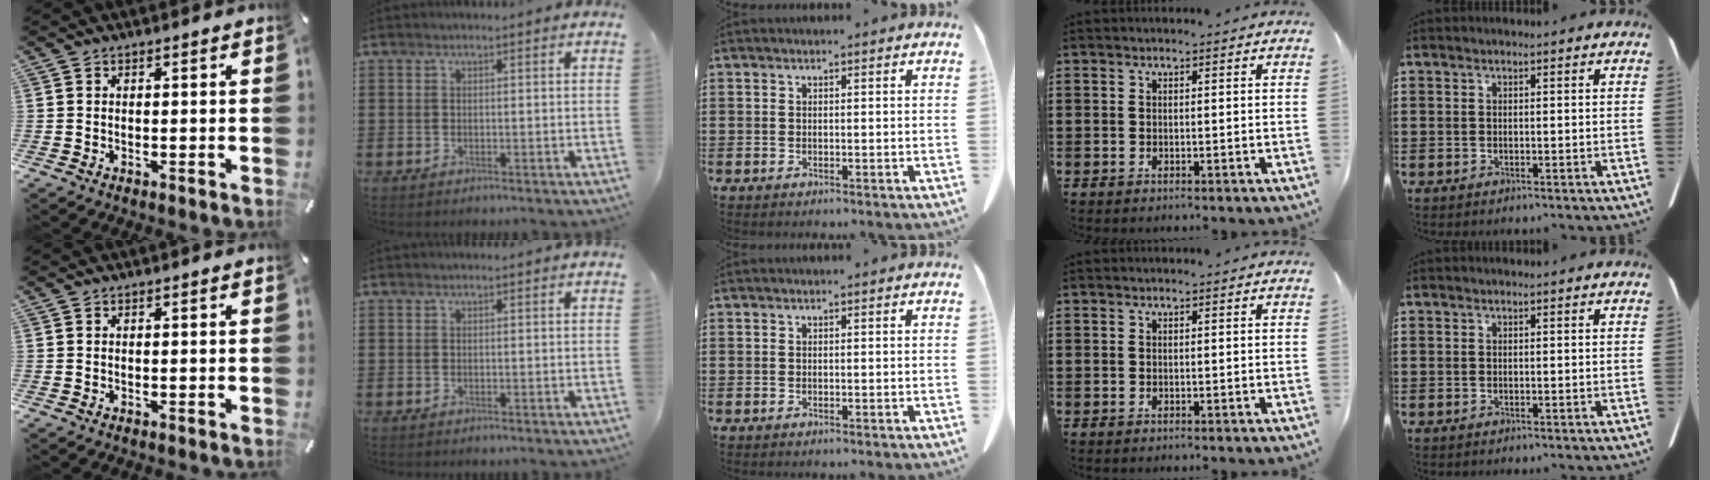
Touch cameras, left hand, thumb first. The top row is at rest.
{}